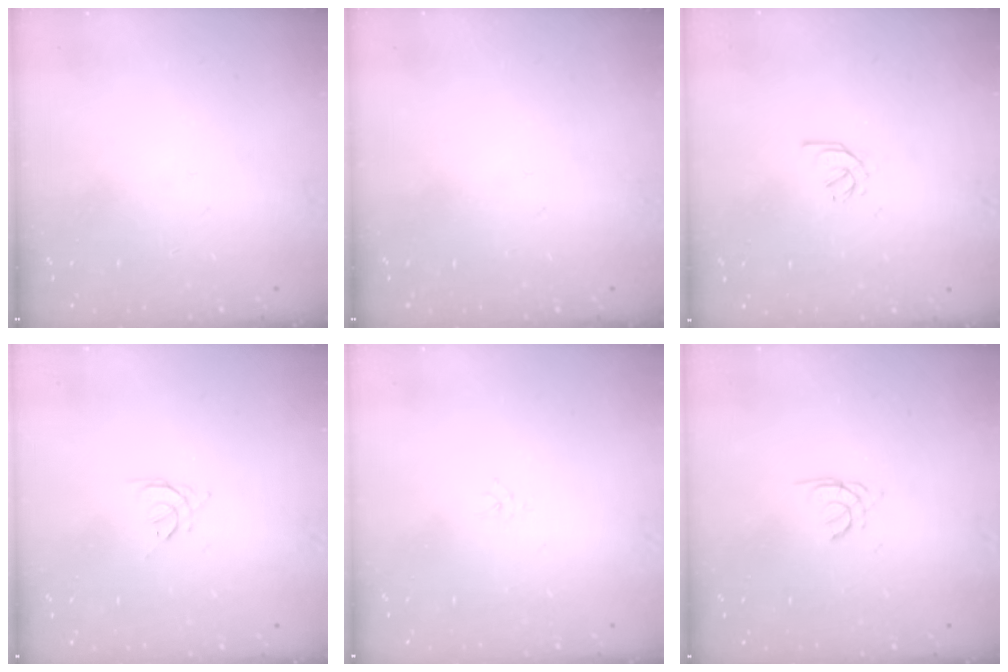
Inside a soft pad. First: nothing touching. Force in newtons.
{"total": 0.0}
{"total": 2.6, "press": 2.5, "slide": 0.7}
{"total": 2.5, "press": 2.4, "slide": 0.5}
{"total": 2.0, "press": 2.0, "slide": 0.3}
{"total": 1.3, "press": 1.2, "slide": 0.4}